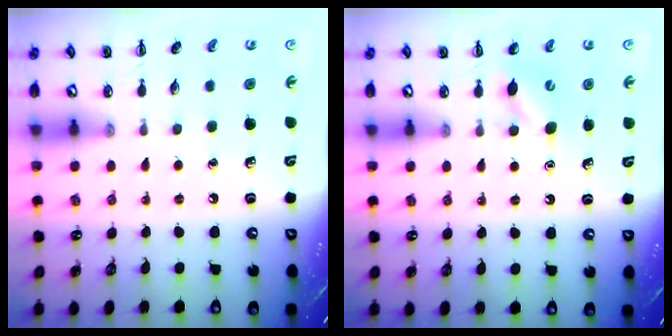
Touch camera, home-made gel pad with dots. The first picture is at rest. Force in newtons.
{"total": 4.9, "press": 4.7, "slide": 1.3}